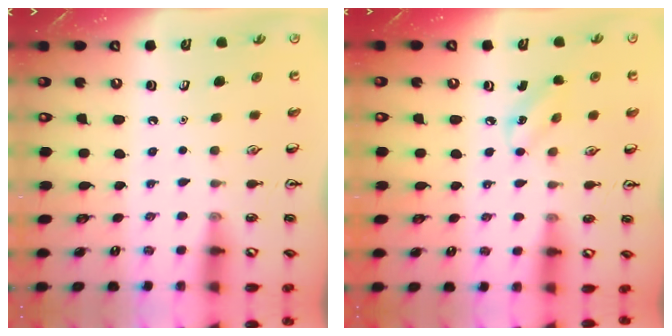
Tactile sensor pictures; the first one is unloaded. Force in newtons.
{"total": 3.5, "press": 3.3, "slide": 1.1}